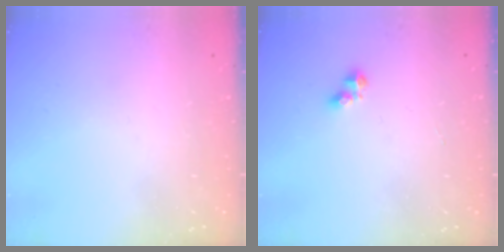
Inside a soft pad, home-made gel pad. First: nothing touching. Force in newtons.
{"total": 3.6, "press": 3.6, "slide": 0.3}